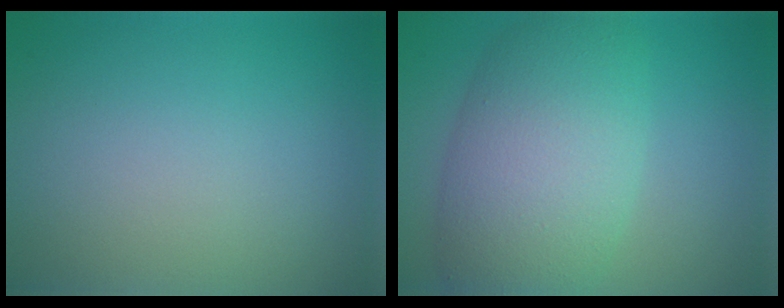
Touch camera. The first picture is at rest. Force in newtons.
{"total": 8.7, "press": 8.7, "slide": 0.3}